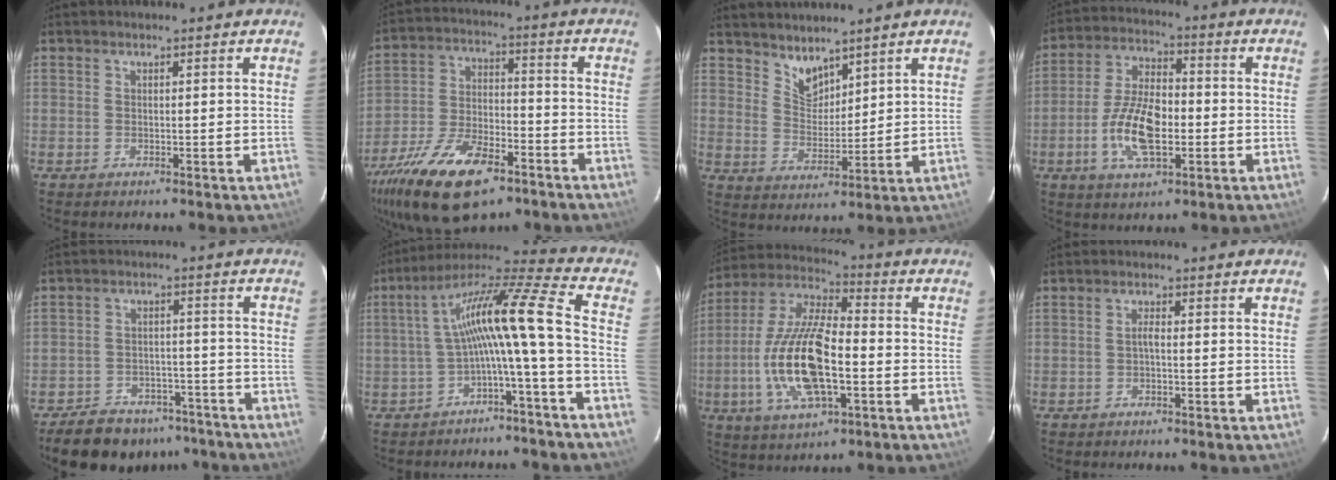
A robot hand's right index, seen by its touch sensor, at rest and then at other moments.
{"total": 19.8, "force": [-12.2, 8.5, 13.0], "torque": [-0.266, -0.032, -0.210]}
{"total": 5.7, "force": [4.8, 2.6, 1.7], "torque": [-0.020, 0.000, 0.094]}
{"total": 12.4, "force": [-3.2, 5.7, 10.6], "torque": [-0.216, 0.004, -0.059]}
{"total": 15.3, "force": [-12.1, 7.8, 5.2], "torque": [-0.123, 0.027, -0.155]}
{"total": 14.0, "force": [-2.9, -0.3, 13.7], "torque": [-0.244, 0.015, -0.056]}
{"total": 18.3, "force": [-4.2, 6.8, 16.5], "torque": [-0.341, -0.005, -0.083]}
{"total": 1.2, "force": [-0.4, 0.2, 1.1], "torque": [-0.022, 0.006, -0.010]}